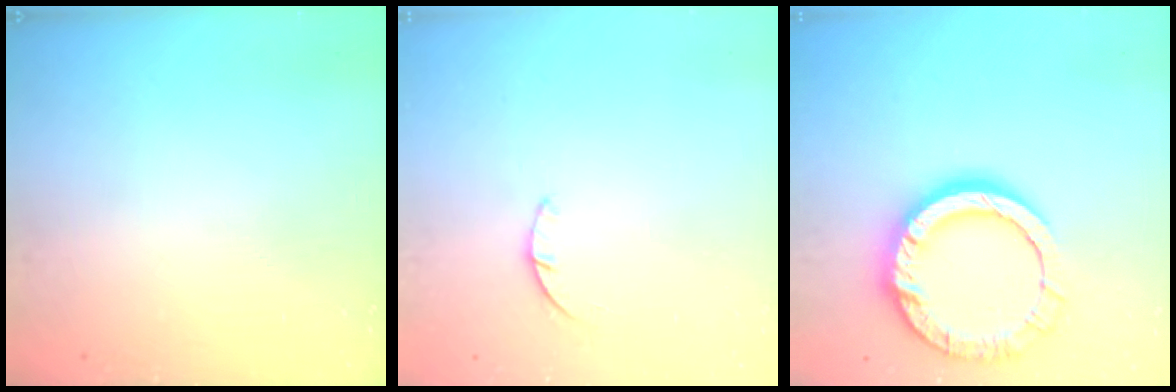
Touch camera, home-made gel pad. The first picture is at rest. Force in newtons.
{"total": 1.4, "press": 1.4, "slide": 0.3}
{"total": 16.2, "press": 16.2, "slide": 1.4}